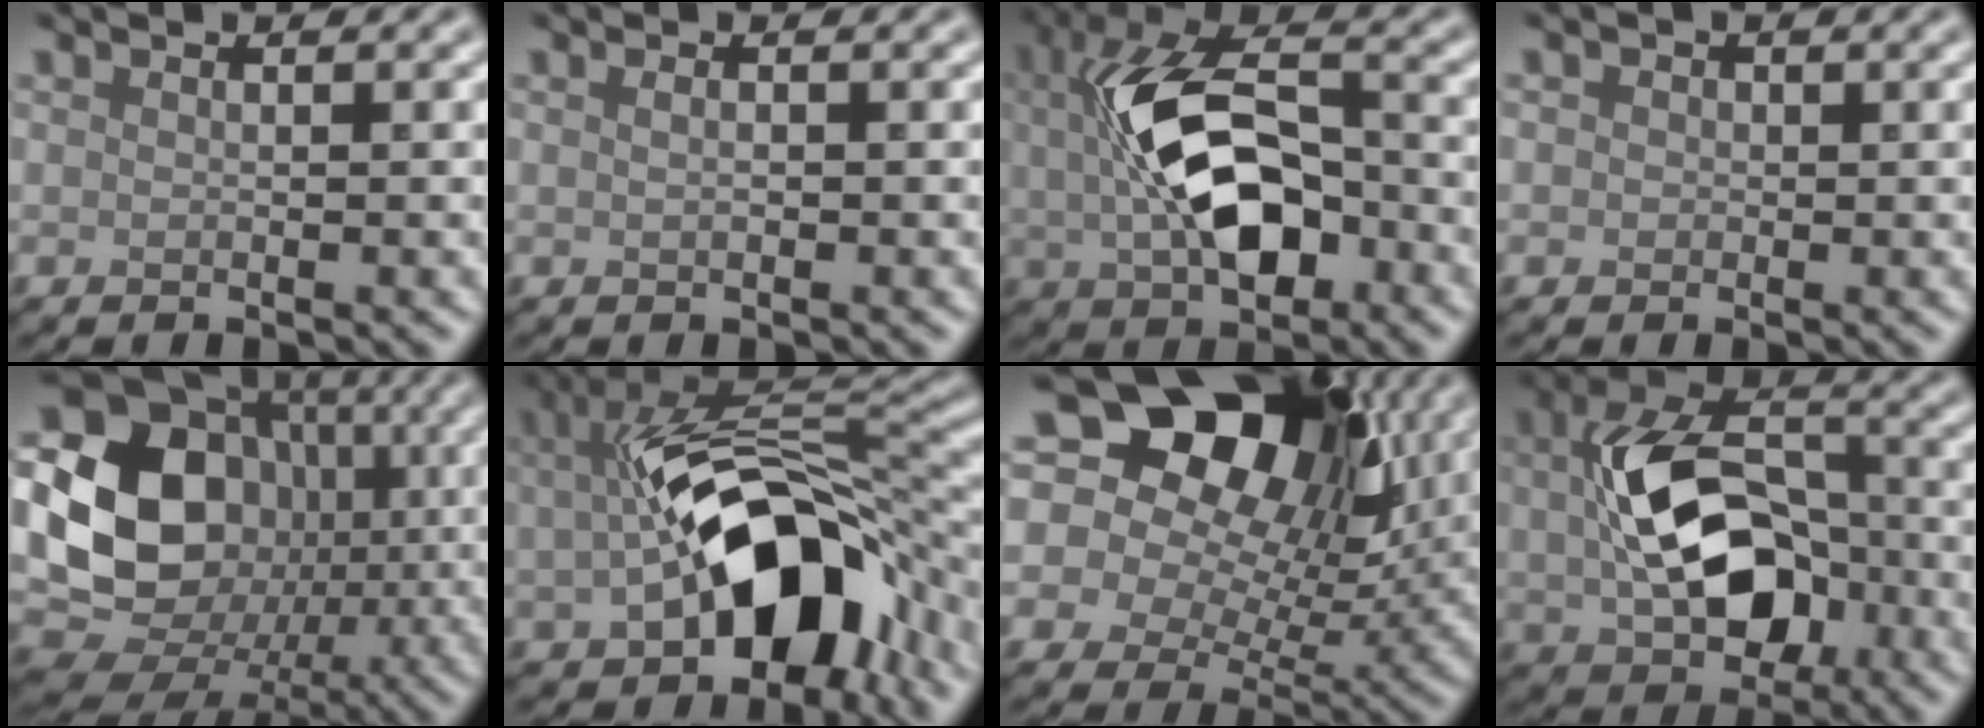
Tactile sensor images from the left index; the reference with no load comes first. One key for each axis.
{"total": 0.8, "fx": 0.2, "fy": 0.3, "fz": 0.7, "tx": -0.011, "ty": -0.004, "tz": 0.003}
{"total": 9.8, "fx": 0.1, "fy": 5.3, "fz": 8.2, "tx": -0.160, "ty": 0.005, "tz": 0.002}
{"total": 1.0, "fx": 0.2, "fy": 0.9, "fz": 0.3, "tx": 0.002, "ty": 0.001, "tz": -0.004}
{"total": 14.1, "fx": -0.2, "fy": 11.8, "fz": 7.9, "tx": -0.141, "ty": -0.005, "tz": -0.017}
{"total": 13.2, "fx": -2.3, "fy": 7.3, "fz": 10.8, "tx": -0.162, "ty": 0.002, "tz": -0.036}
{"total": 20.1, "fx": 10.0, "fy": 13.3, "fz": 11.3, "tx": -0.214, "ty": 0.063, "tz": 0.134}
{"total": 10.1, "fx": -0.3, "fy": 6.6, "fz": 7.7, "tx": -0.149, "ty": -0.002, "tz": 0.000}